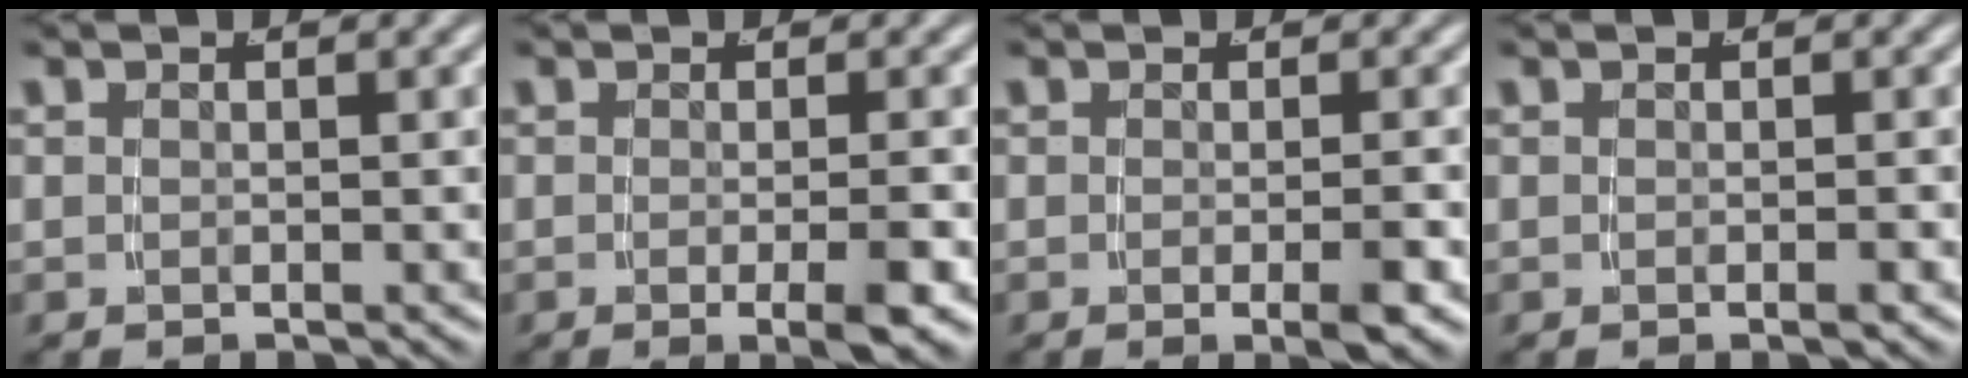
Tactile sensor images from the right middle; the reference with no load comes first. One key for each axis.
{"total": 3.5, "fx": -1.9, "fy": -0.2, "fz": 2.9, "tx": -0.037, "ty": -0.006, "tz": -0.029}
{"total": 2.2, "fx": -1.2, "fy": -0.3, "fz": 1.9, "tx": -0.023, "ty": -0.001, "tz": -0.020}
{"total": 0.5, "fx": -0.3, "fy": -0.1, "fz": 0.4, "tx": -0.004, "ty": 0.002, "tz": -0.007}